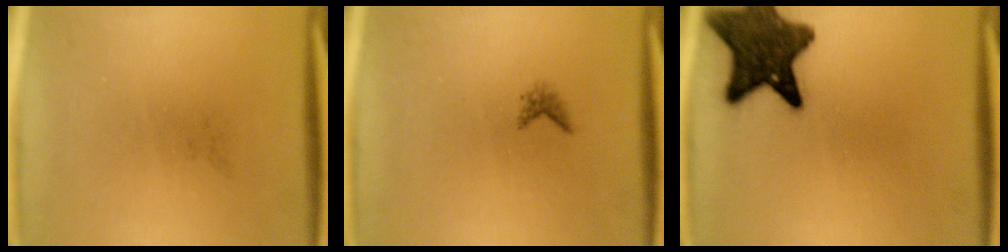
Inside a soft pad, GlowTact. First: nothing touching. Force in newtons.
{"total": 0.9}
{"total": 12.4}